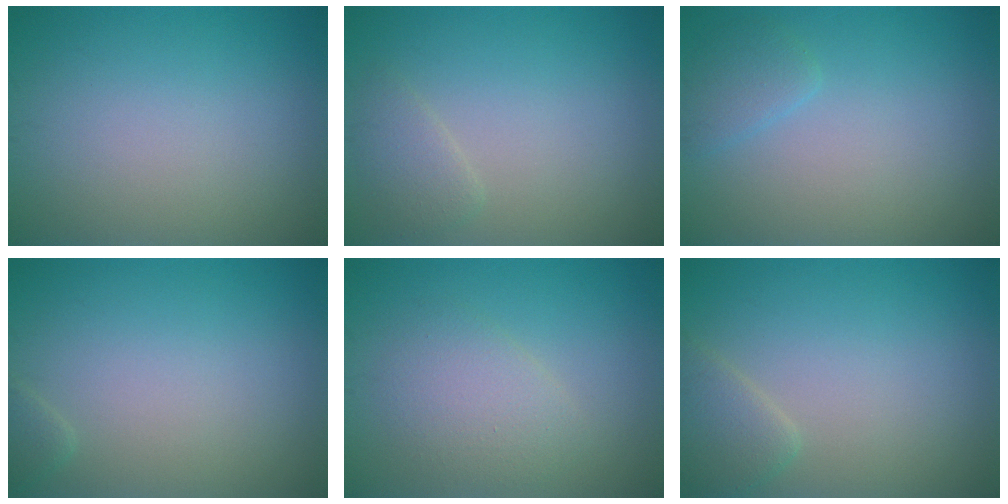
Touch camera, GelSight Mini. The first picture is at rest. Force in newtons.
{"total": 1.6, "press": 1.6, "slide": 0.2}
{"total": 1.5, "press": 1.5, "slide": 0.2}
{"total": 0.8, "press": 0.8, "slide": 0.1}
{"total": 3.0, "press": 3.0, "slide": 0.2}
{"total": 2.3, "press": 2.3, "slide": 0.2}